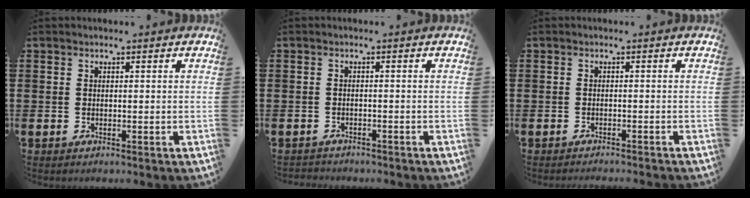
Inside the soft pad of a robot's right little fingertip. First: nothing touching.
{"total": 1.1, "force": [-1.0, 0.1, -0.2], "torque": [0.000, 0.003, -0.023]}
{"total": 0.9, "force": [-0.8, -0.2, 0.0], "torque": [0.001, 0.000, -0.018]}